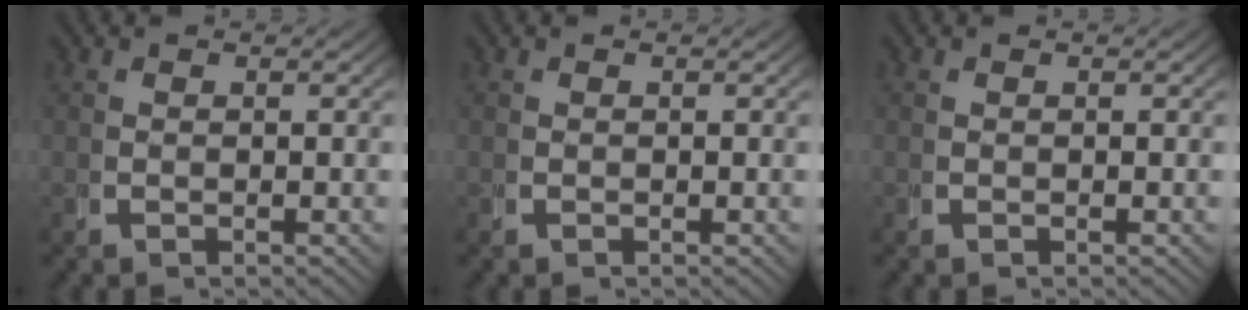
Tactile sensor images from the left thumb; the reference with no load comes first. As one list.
[{"total": 0.0}, {"total": 0.0}]